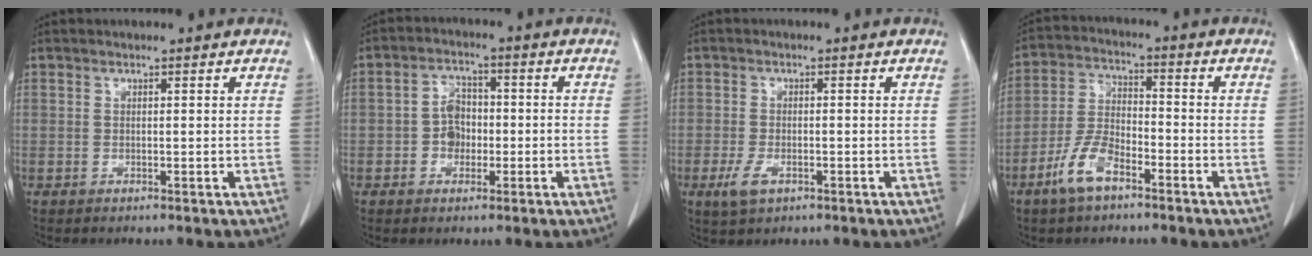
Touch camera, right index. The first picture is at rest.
{"total": 4.5, "force": [-1.2, 3.3, 2.8], "torque": [-0.052, 0.016, -0.022]}
{"total": 3.5, "force": [-1.7, 1.7, 2.6], "torque": [-0.058, -0.003, -0.027]}
{"total": 7.8, "force": [-4.9, 3.0, 5.4], "torque": [-0.123, 0.002, -0.097]}